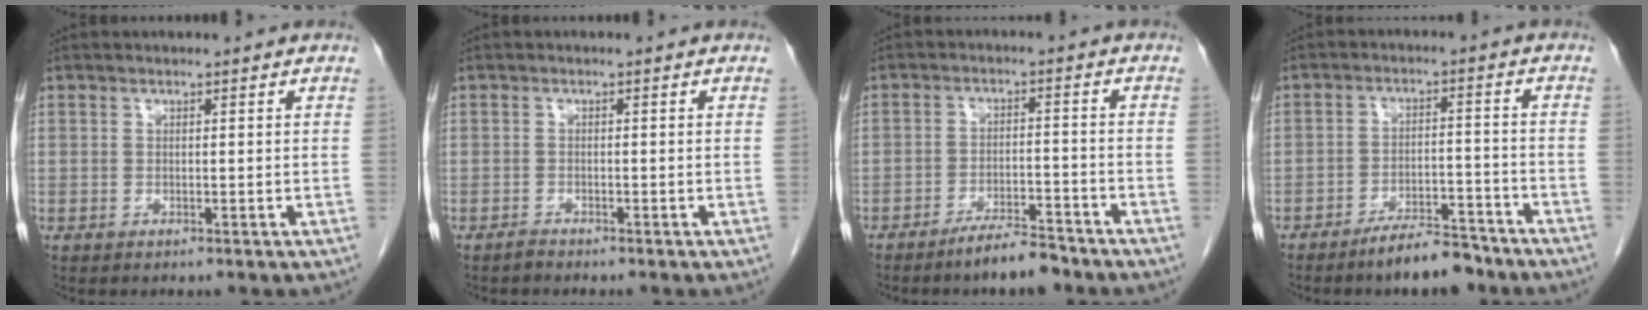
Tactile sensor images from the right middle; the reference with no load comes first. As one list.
[{"total": 0.7, "force": [-0.7, 0.1, 0.0], "torque": [-0.001, -0.001, -0.015]}, {"total": 5.8, "force": [-4.8, 1.0, 3.0], "torque": [-0.050, -0.003, -0.084]}, {"total": 6.4, "force": [-5.3, 1.4, 3.3], "torque": [-0.053, -0.001, -0.091]}]